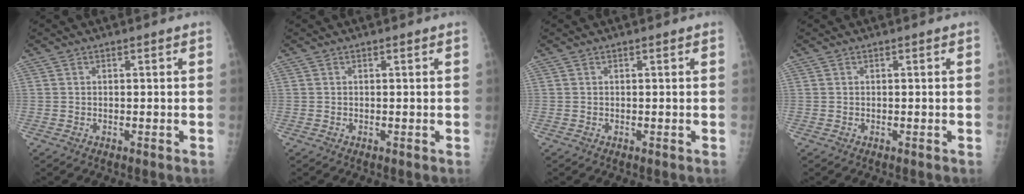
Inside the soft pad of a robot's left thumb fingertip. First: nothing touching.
{"total": 0.0}
{"total": 0.0}
{"total": 0.0}